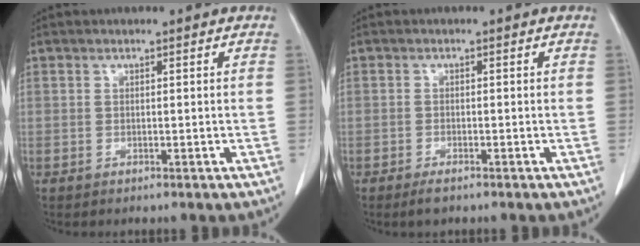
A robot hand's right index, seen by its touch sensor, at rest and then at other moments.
{"total": 1.9, "force": [-1.4, 0.4, 1.1], "torque": [-0.025, -0.004, -0.023]}